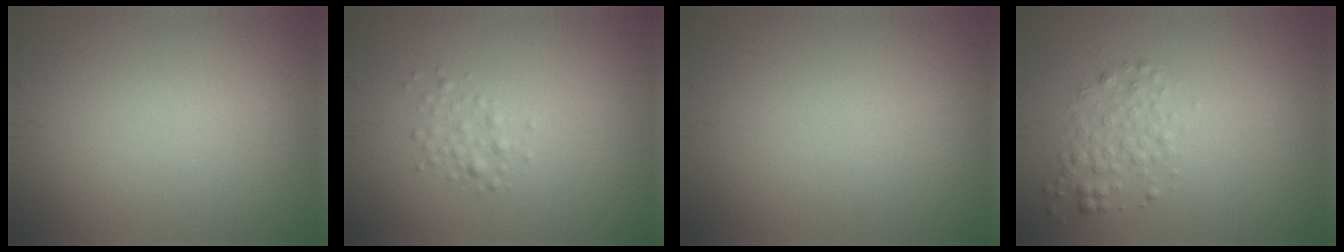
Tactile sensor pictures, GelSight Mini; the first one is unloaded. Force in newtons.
{"total": 1.3, "press": 1.3, "slide": 0.1}
{"total": 0.0}
{"total": 2.2, "press": 2.2, "slide": 0.1}